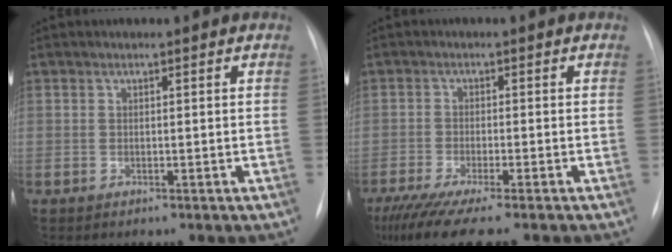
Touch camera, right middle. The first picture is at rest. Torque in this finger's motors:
{"motor_torque": [1.17, -0.97, 0.22, 0.07]}